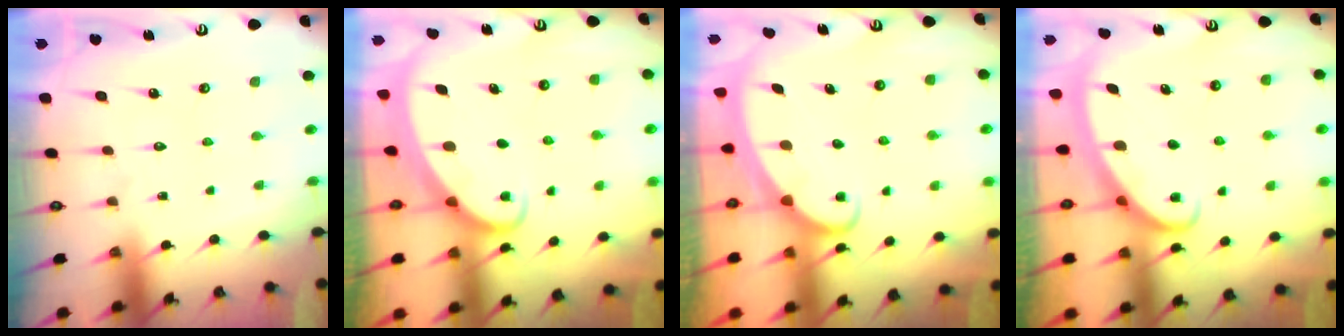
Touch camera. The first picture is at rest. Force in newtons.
{"total": 2.1, "press": 2.1, "slide": 0.2}
{"total": 2.4, "press": 2.3, "slide": 0.3}
{"total": 2.7, "press": 2.6, "slide": 0.4}